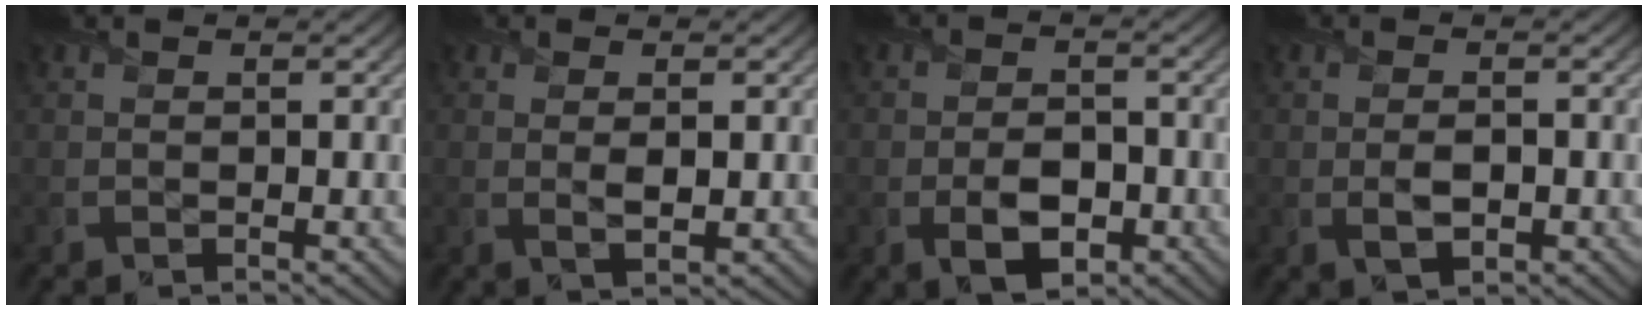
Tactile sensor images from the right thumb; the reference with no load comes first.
{"total": 2.2, "force": [0.3, 0.7, 2.1], "torque": [-0.047, -0.006, 0.007]}
{"total": 5.5, "force": [-2.0, 3.3, 3.9], "torque": [-0.072, -0.010, -0.035]}
{"total": 2.9, "force": [-0.6, 1.6, 2.4], "torque": [-0.047, -0.009, -0.006]}